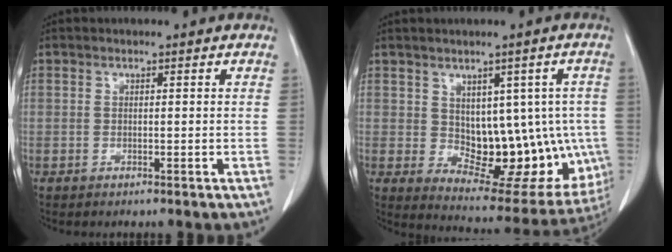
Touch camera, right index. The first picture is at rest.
{"total": 15.1, "force": [-0.7, 8.3, 12.6], "torque": [-0.136, 0.010, 0.017]}